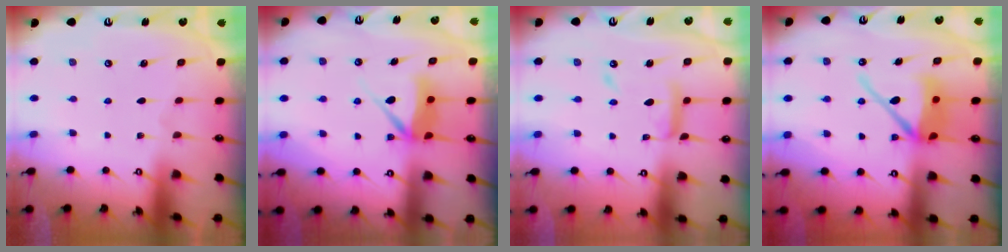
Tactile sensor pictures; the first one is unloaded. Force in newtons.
{"total": 7.9, "press": 7.9, "slide": 0.9}
{"total": 13.0, "press": 12.9, "slide": 1.1}
{"total": 12.4, "press": 12.3, "slide": 1.7}